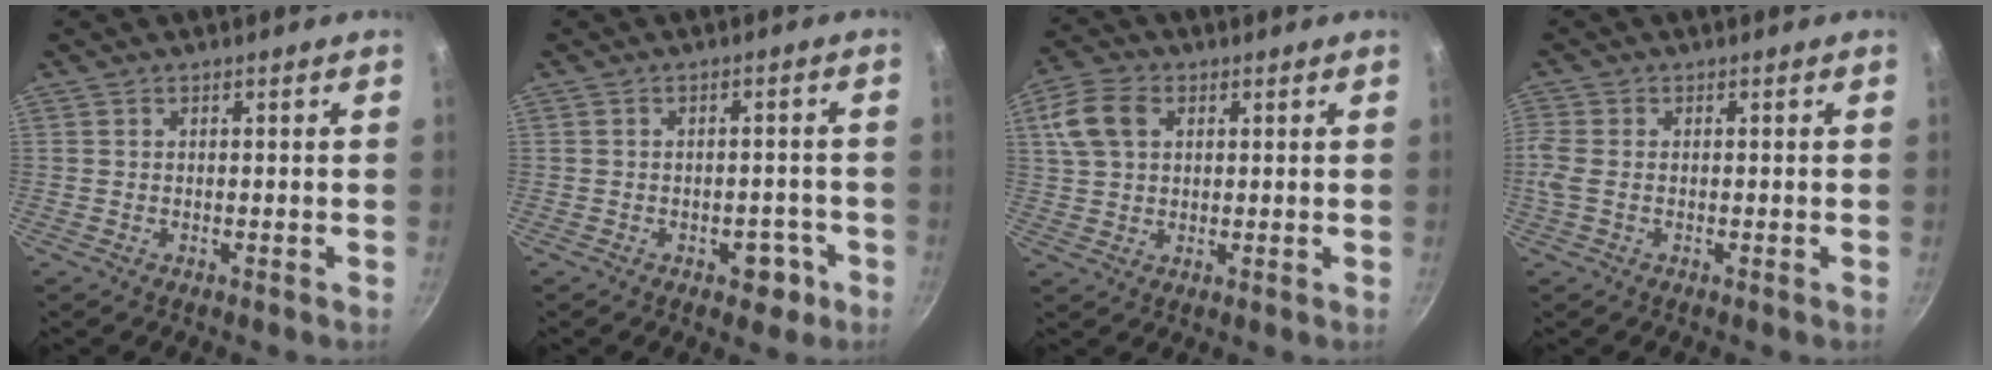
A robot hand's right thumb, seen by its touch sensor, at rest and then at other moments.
{"total": 4.1, "force": [-2.1, 2.6, 2.4], "torque": [-0.008, 0.021, -0.025]}
{"total": 8.1, "force": [2.5, 5.6, 5.4], "torque": [-0.108, 0.012, 0.046]}
{"total": 3.8, "force": [-0.4, 2.4, 3.0], "torque": [-0.096, 0.002, -0.011]}